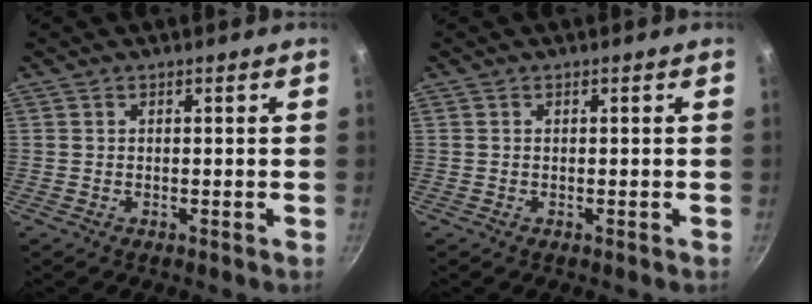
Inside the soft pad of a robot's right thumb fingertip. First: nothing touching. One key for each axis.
{"total": 0.0}